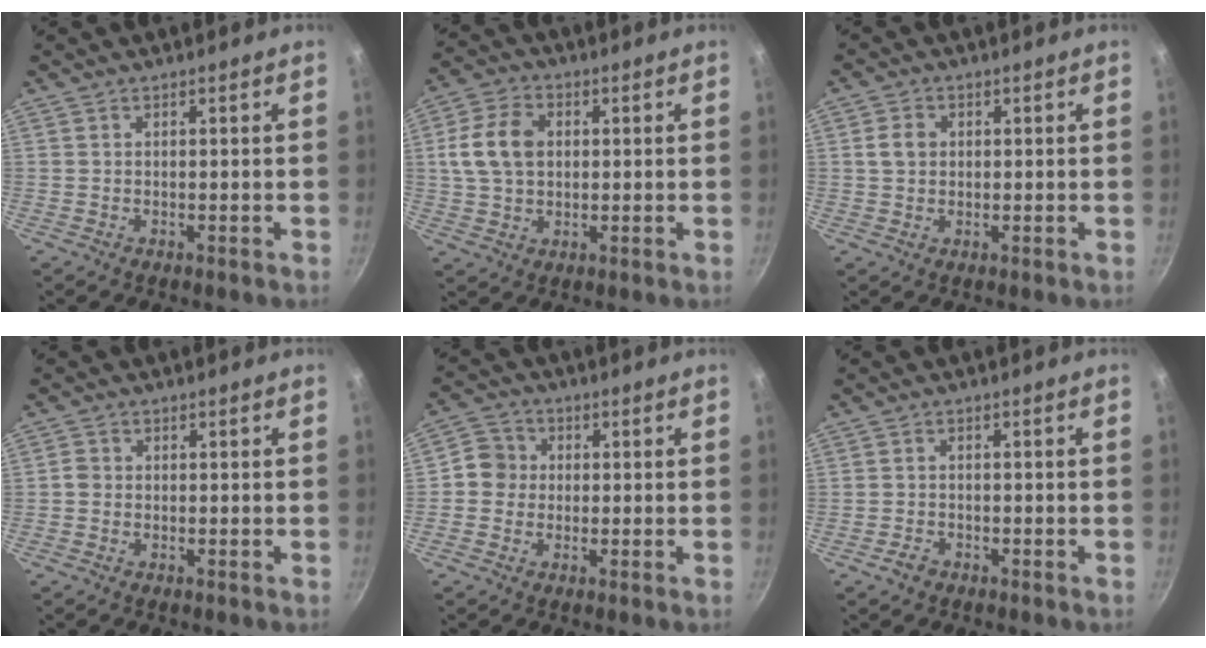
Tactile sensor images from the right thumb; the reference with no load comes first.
{"total": 10.4, "force": [1.5, 7.5, 7.0], "torque": [-0.119, 0.014, 0.022]}
{"total": 3.5, "force": [0.5, 2.9, 1.9], "torque": [-0.023, 0.005, 0.005]}
{"total": 1.6, "force": [-0.4, 1.5, 0.6], "torque": [-0.007, 0.007, -0.011]}
{"total": 5.6, "force": [-0.1, 5.3, 1.8], "torque": [0.001, 0.012, -0.021]}
{"total": 2.2, "force": [-1.4, 1.4, 0.8], "torque": [-0.012, 0.016, -0.024]}